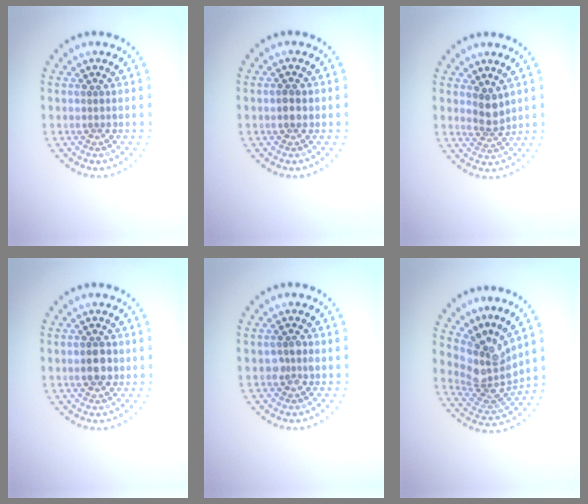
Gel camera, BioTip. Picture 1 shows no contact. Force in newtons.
{"total": 1.4, "press": 1.4, "slide": 0.1}
{"total": 2.2, "press": 1.8, "slide": 1.4}
{"total": 2.6, "press": 2.6, "slide": 0.0}
{"total": 1.2, "press": 1.1, "slide": 0.1}
{"total": 4.6, "press": 3.2, "slide": 3.3}